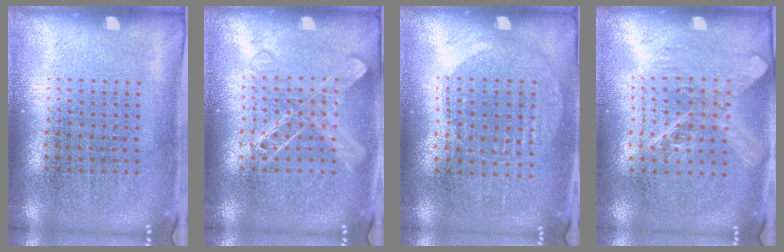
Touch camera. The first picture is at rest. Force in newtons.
{"total": 2.1, "press": 2.1, "slide": 0.5}
{"total": 1.0, "press": 0.9, "slide": 0.4}
{"total": 1.6, "press": 1.4, "slide": 0.8}